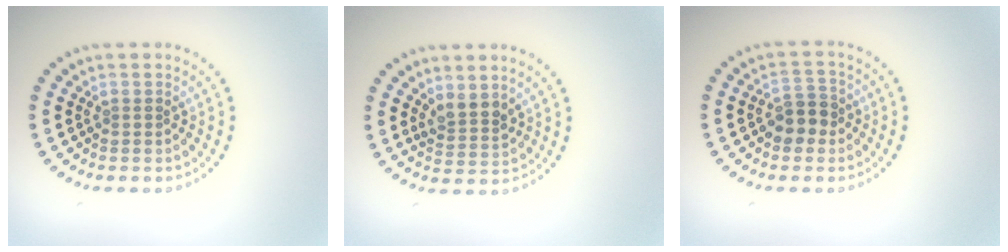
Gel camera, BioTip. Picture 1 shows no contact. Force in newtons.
{"total": 2.2, "press": 1.9, "slide": 1.1}
{"total": 2.7, "press": 2.5, "slide": 0.9}